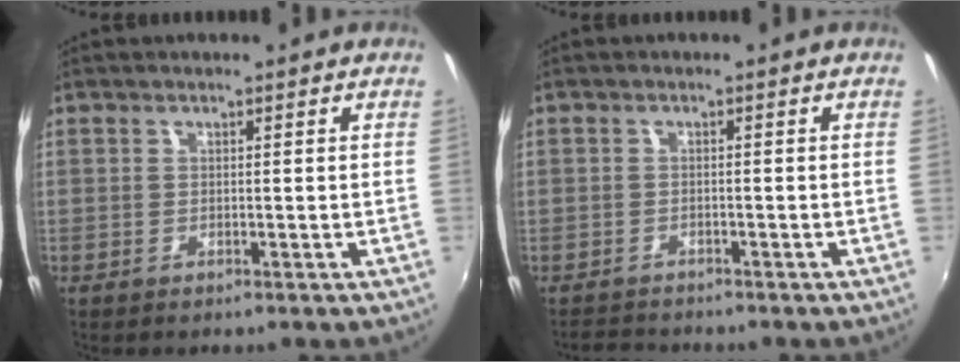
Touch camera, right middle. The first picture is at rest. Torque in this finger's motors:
{"motor_torque": [-0.68, -0.69, -0.60, -0.21]}